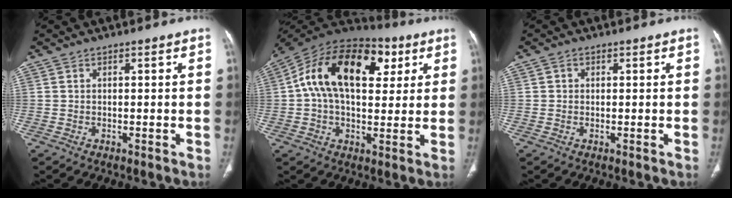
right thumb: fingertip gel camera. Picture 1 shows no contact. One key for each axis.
{"total": 22.0, "fx": 6.0, "fy": 13.0, "fz": 16.6, "tx": -0.270, "ty": 0.031, "tz": 0.088}
{"total": 0.8, "fx": 0.1, "fy": 0.7, "fz": 0.3, "tx": 0.000, "ty": 0.002, "tz": 0.001}